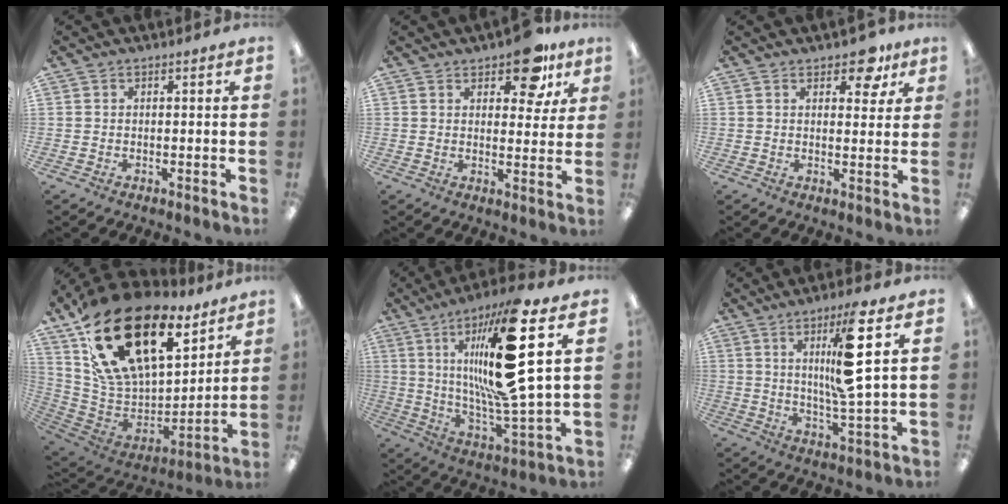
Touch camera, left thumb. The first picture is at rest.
{"total": 10.0, "force": [6.5, 4.7, 6.0], "torque": [-0.067, -0.027, 0.110]}
{"total": 7.1, "force": [4.5, 3.7, 4.0], "torque": [-0.032, -0.020, 0.072]}
{"total": 27.5, "force": [15.9, 15.3, 16.4], "torque": [-0.300, -0.087, 0.294]}
{"total": 24.5, "force": [8.3, 5.4, 22.4], "torque": [-0.397, -0.034, 0.119]}
{"total": 13.9, "force": [5.0, 2.2, 12.8], "torque": [-0.214, -0.012, 0.070]}